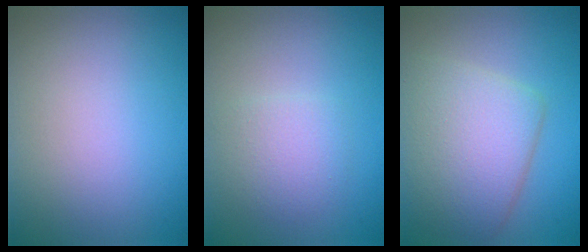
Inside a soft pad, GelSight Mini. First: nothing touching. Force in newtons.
{"total": 3.3, "press": 3.3, "slide": 0.2}
{"total": 7.3, "press": 7.3, "slide": 0.3}